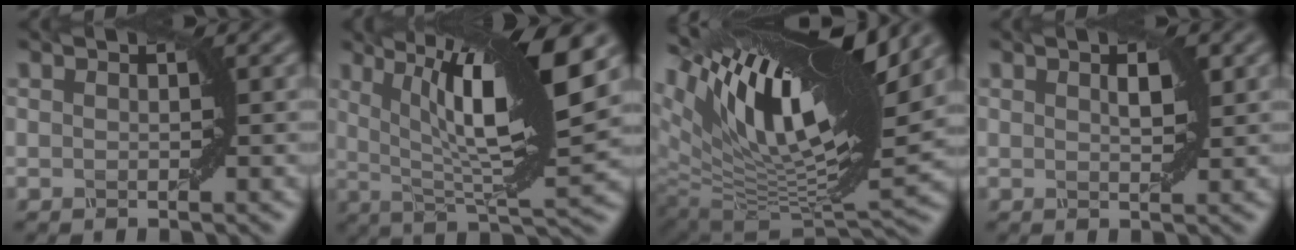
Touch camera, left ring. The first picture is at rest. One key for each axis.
{"total": 12.4, "fx": 4.3, "fy": 2.9, "fz": 11.3, "tx": -0.173, "ty": 0.010, "tz": 0.074}
{"total": 15.1, "fx": 7.9, "fy": 5.5, "fz": 11.6, "tx": -0.214, "ty": 0.029, "tz": 0.139}
{"total": 1.5, "fx": 0.6, "fy": 0.4, "fz": 1.2, "tx": -0.018, "ty": 0.000, "tz": 0.013}